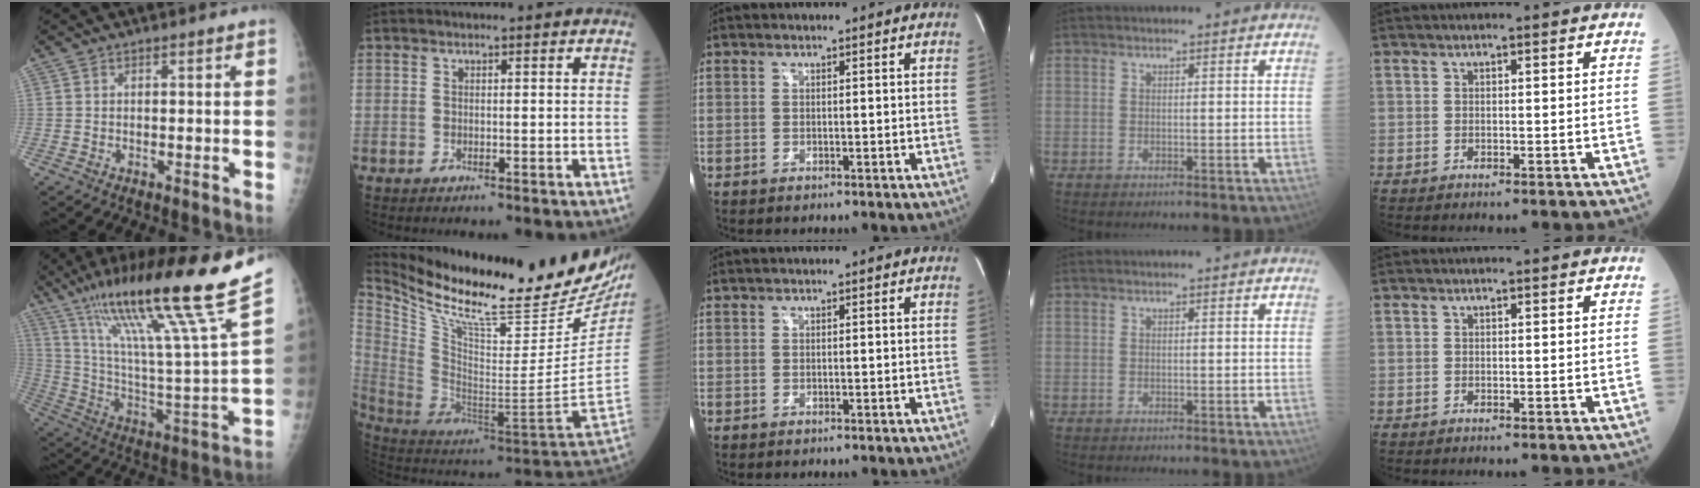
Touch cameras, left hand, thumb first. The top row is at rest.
{"thumb": {"total": 30.0, "force": [19.3, 1.7, 23.0], "torque": [-0.367, -0.058, 0.332]}, "index": {"total": 32.1, "force": [26.7, 4.2, 17.4], "torque": [-0.304, -0.094, 0.393]}}